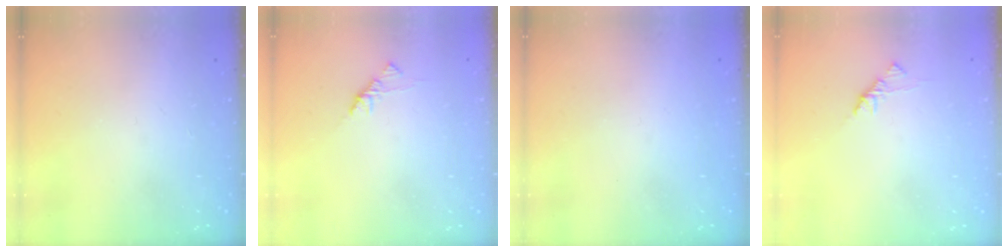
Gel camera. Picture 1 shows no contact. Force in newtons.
{"total": 1.9, "press": 1.7, "slide": 0.6}
{"total": 0.8, "press": 0.7, "slide": 0.3}
{"total": 1.9, "press": 1.7, "slide": 0.6}